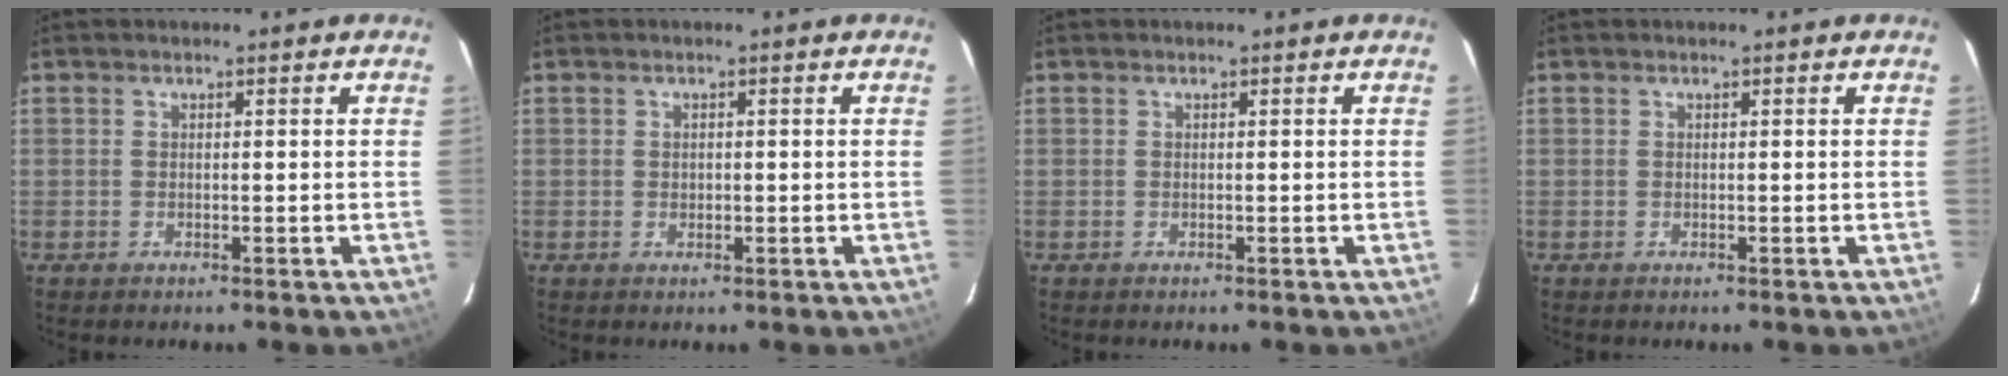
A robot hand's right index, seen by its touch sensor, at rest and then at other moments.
{"total": 0.7, "force": [0.0, 0.7, 0.1], "torque": [0.001, 0.001, 0.002]}
{"total": 0.0}
{"total": 0.0}